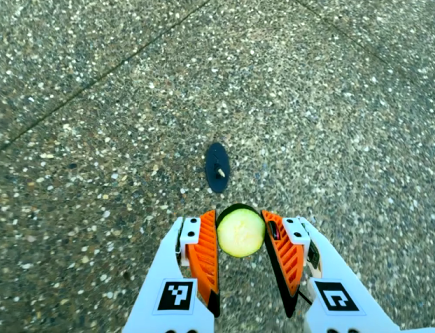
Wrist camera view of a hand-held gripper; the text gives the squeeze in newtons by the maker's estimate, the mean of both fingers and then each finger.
{"total": 8.2, "left": 8.1, "right": 8.3}